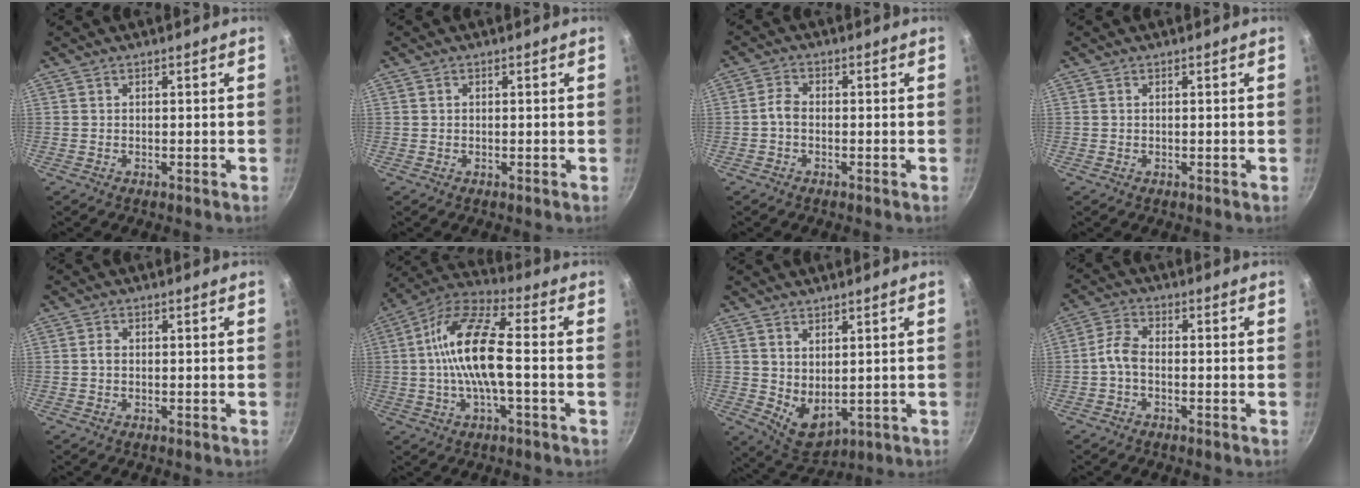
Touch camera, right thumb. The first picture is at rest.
{"total": 0.8, "force": [0.2, 0.6, 0.3], "torque": [-0.005, 0.004, 0.004]}
{"total": 2.6, "force": [-0.8, 1.6, 1.9], "torque": [-0.039, 0.016, -0.023]}
{"total": 0.0}
{"total": 1.2, "force": [-0.1, 0.8, 0.8], "torque": [-0.015, 0.005, -0.002]}
{"total": 14.6, "force": [-0.7, 4.9, 13.8], "torque": [-0.263, 0.032, -0.031]}
{"total": 5.4, "force": [1.2, 3.4, 4.1], "torque": [-0.061, -0.026, 0.032]}
{"total": 3.9, "force": [-1.4, 2.0, 3.0], "torque": [-0.070, 0.020, -0.038]}